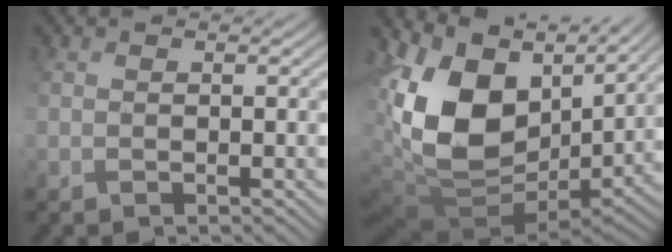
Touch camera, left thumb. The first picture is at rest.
{"total": 16.2, "force": [4.7, 10.6, 11.4], "torque": [-0.256, 0.007, 0.095]}